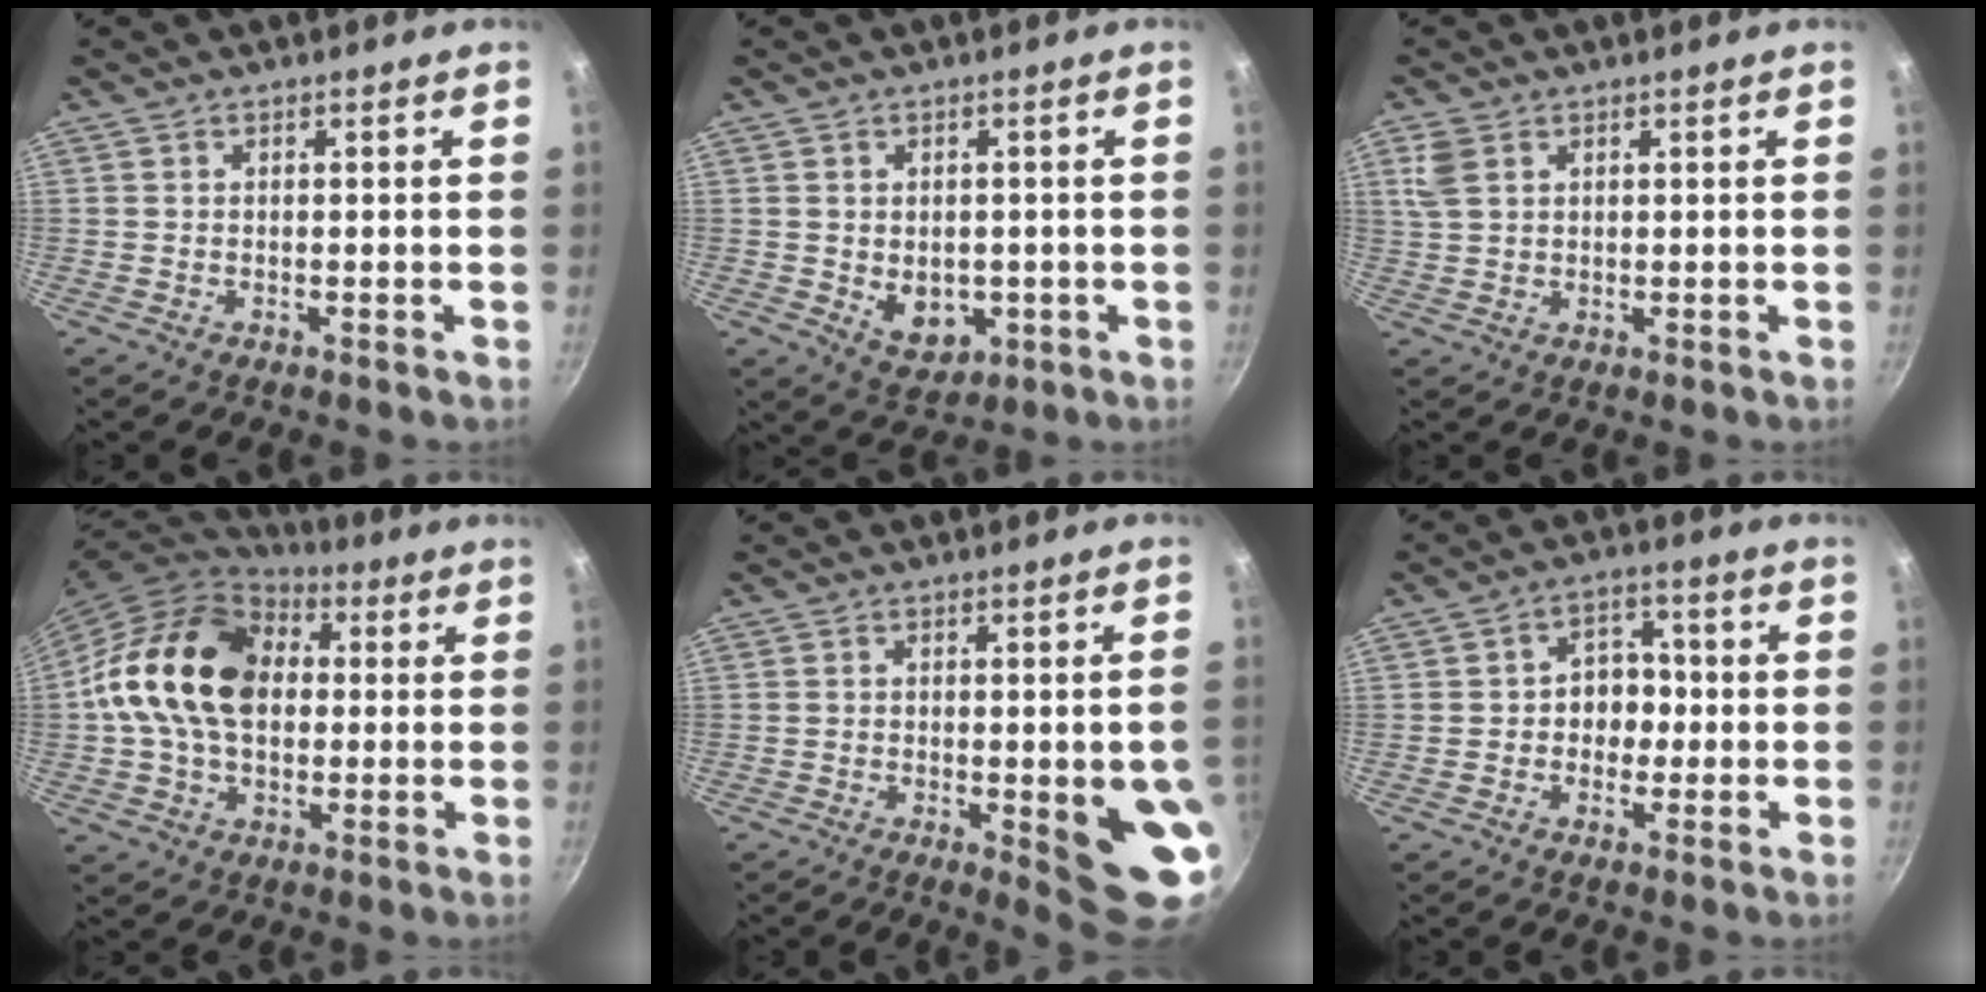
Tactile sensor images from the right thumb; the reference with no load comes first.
{"total": 6.5, "force": [-0.9, 4.9, 4.1], "torque": [-0.038, -0.007, 0.002]}
{"total": 4.2, "force": [1.8, 2.9, 2.5], "torque": [-0.051, 0.001, 0.038]}
{"total": 20.2, "force": [1.9, 14.3, 14.1], "torque": [-0.232, 0.030, 0.019]}
{"total": 12.3, "force": [-2.9, 2.8, 11.7], "torque": [-0.119, 0.006, -0.028]}
{"total": 6.1, "force": [-0.6, 5.1, 3.4], "torque": [0.003, 0.015, -0.015]}